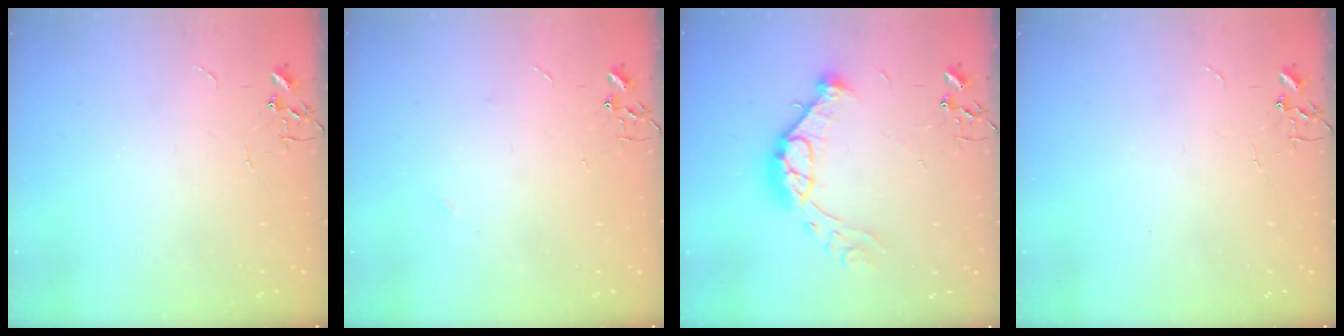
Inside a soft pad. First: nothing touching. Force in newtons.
{"total": 3.1, "press": 3.1, "slide": 0.3}
{"total": 14.3, "press": 14.2, "slide": 1.1}
{"total": 0.0}